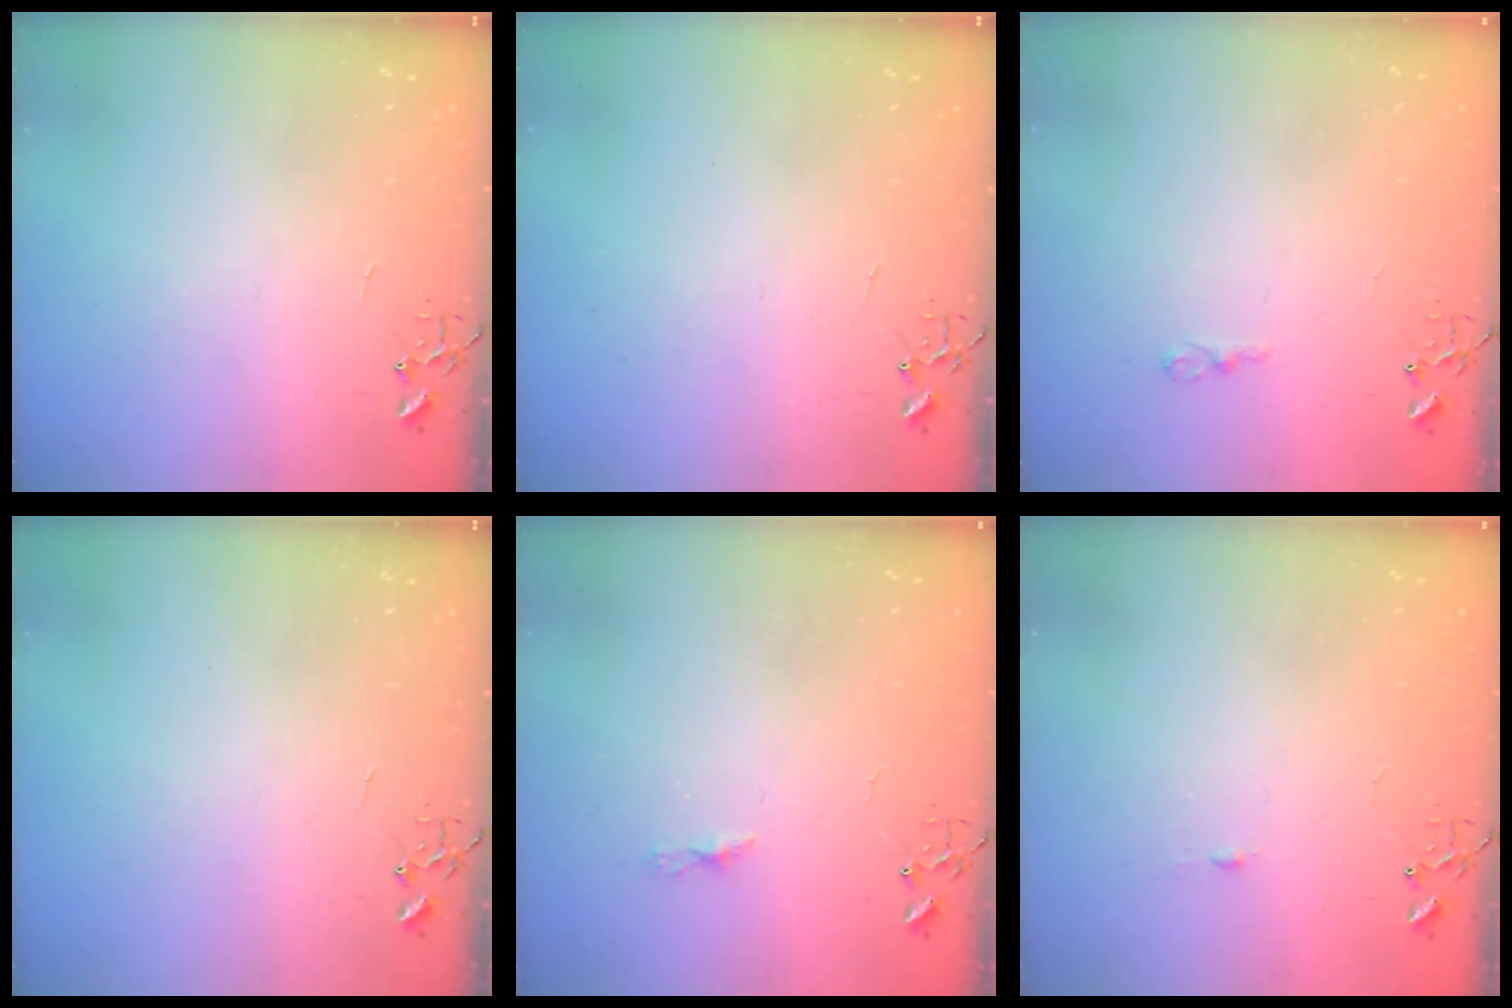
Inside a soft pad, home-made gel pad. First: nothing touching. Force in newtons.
{"total": 0.0}
{"total": 3.8, "press": 3.8, "slide": 0.4}
{"total": 0.0}
{"total": 3.9, "press": 3.9, "slide": 0.5}
{"total": 3.3, "press": 3.3, "slide": 0.4}